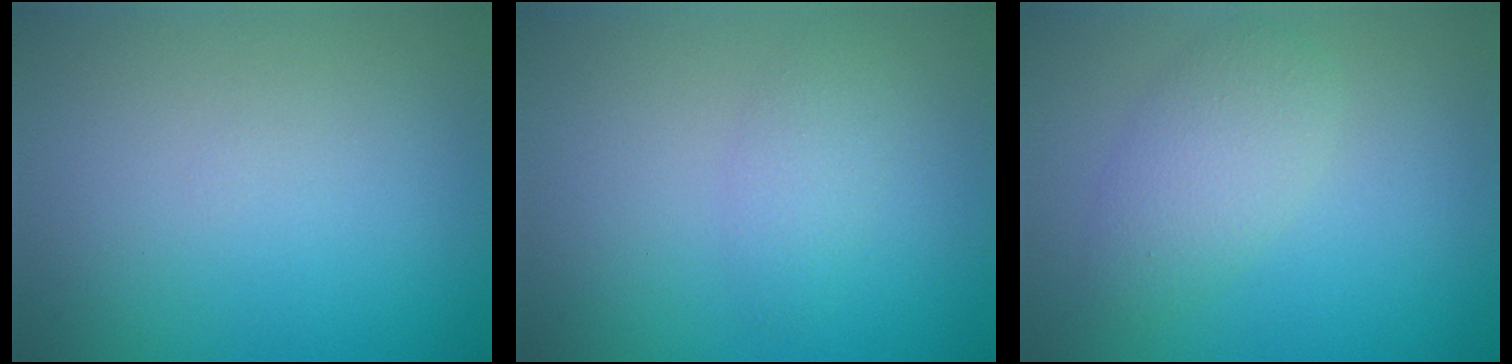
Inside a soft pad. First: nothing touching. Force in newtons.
{"total": 1.7, "press": 1.7, "slide": 0.1}
{"total": 3.1, "press": 3.1, "slide": 0.1}